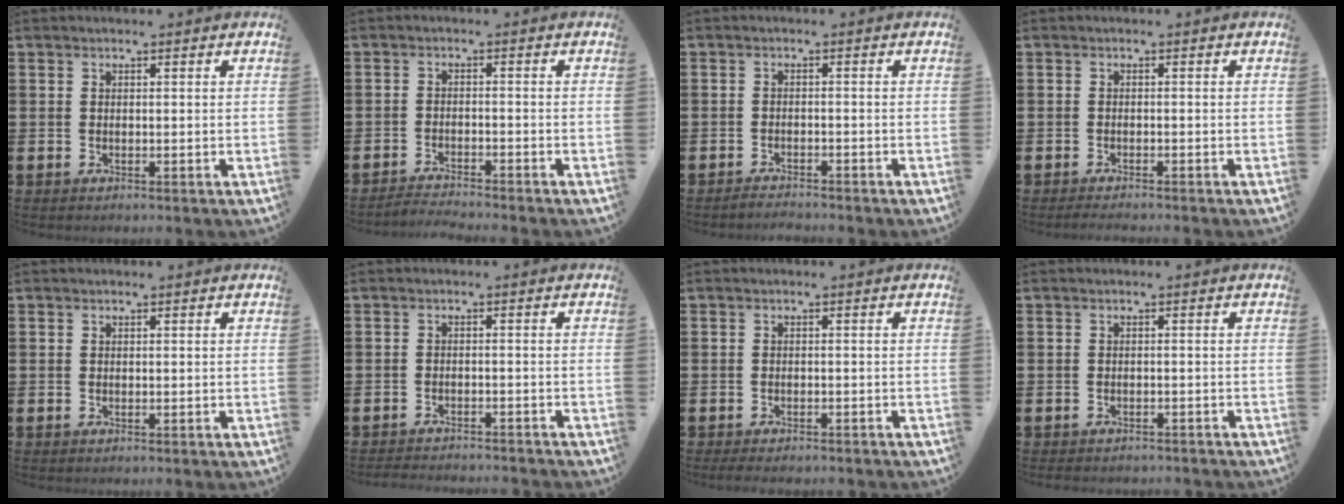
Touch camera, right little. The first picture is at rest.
{"total": 2.1, "force": [-2.1, -0.2, 0.1], "torque": [-0.004, 0.003, -0.044]}
{"total": 1.5, "force": [-1.5, -0.1, 0.0], "torque": [-0.003, 0.003, -0.032]}
{"total": 0.9, "force": [-0.8, 0.0, 0.3], "torque": [-0.006, -0.003, -0.016]}
{"total": 0.0}
{"total": 1.8, "force": [-1.8, -0.1, 0.0], "torque": [-0.003, 0.003, -0.037]}
{"total": 1.1, "force": [-1.0, 0.1, 0.4], "torque": [-0.009, -0.001, -0.019]}
{"total": 1.0, "force": [-0.9, 0.1, 0.0], "torque": [-0.003, 0.000, -0.020]}